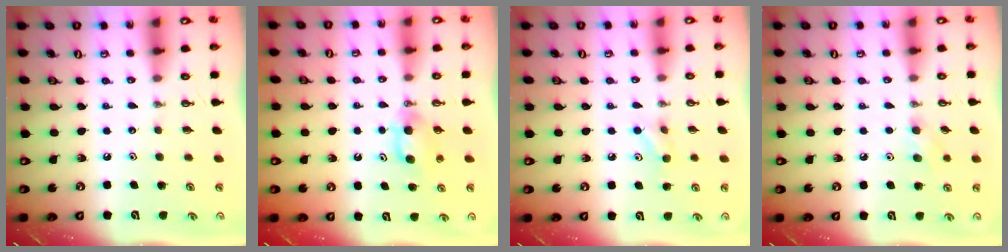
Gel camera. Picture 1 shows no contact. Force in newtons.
{"total": 5.2, "press": 5.1, "slide": 0.9}
{"total": 5.3, "press": 5.3, "slide": 0.6}
{"total": 7.9, "press": 7.0, "slide": 3.6}